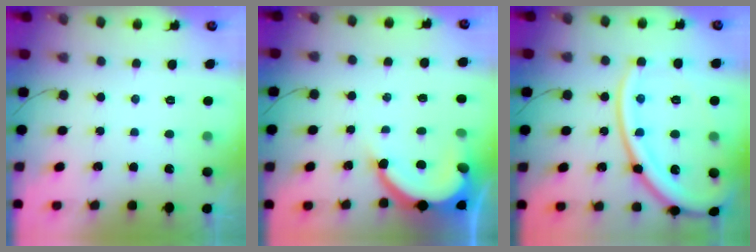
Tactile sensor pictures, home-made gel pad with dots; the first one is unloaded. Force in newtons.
{"total": 10.0, "press": 9.9, "slide": 1.0}
{"total": 21.4, "press": 21.2, "slide": 2.7}